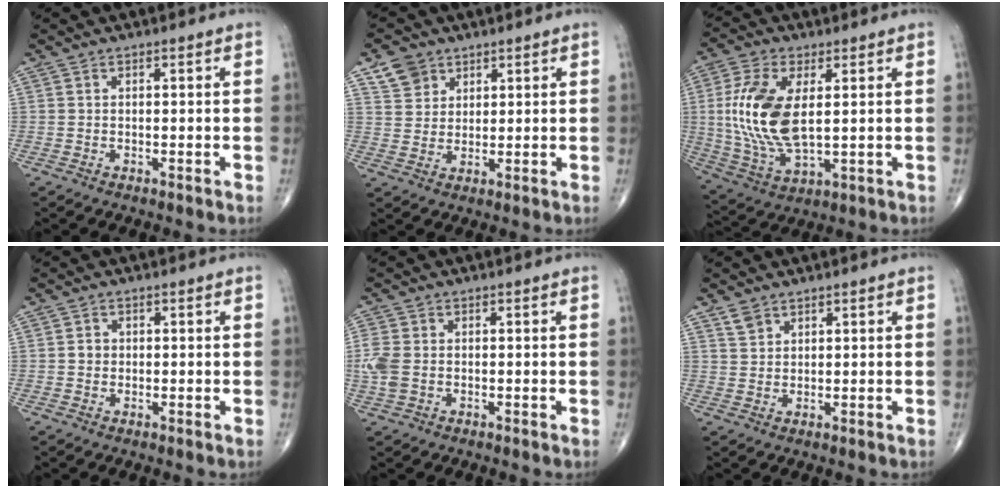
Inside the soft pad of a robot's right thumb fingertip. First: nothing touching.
{"total": 5.6, "force": [3.3, 4.3, 1.3], "torque": [-0.005, -0.015, 0.064]}
{"total": 15.4, "force": [2.0, 7.4, 13.4], "torque": [-0.286, -0.012, 0.047]}
{"total": 1.6, "force": [0.0, 1.4, 0.6], "torque": [-0.003, 0.004, -0.002]}
{"total": 5.0, "force": [-0.4, 3.5, 3.5], "torque": [-0.103, 0.004, -0.010]}
{"total": 2.5, "force": [1.8, 1.6, 0.7], "torque": [-0.006, -0.005, 0.036]}